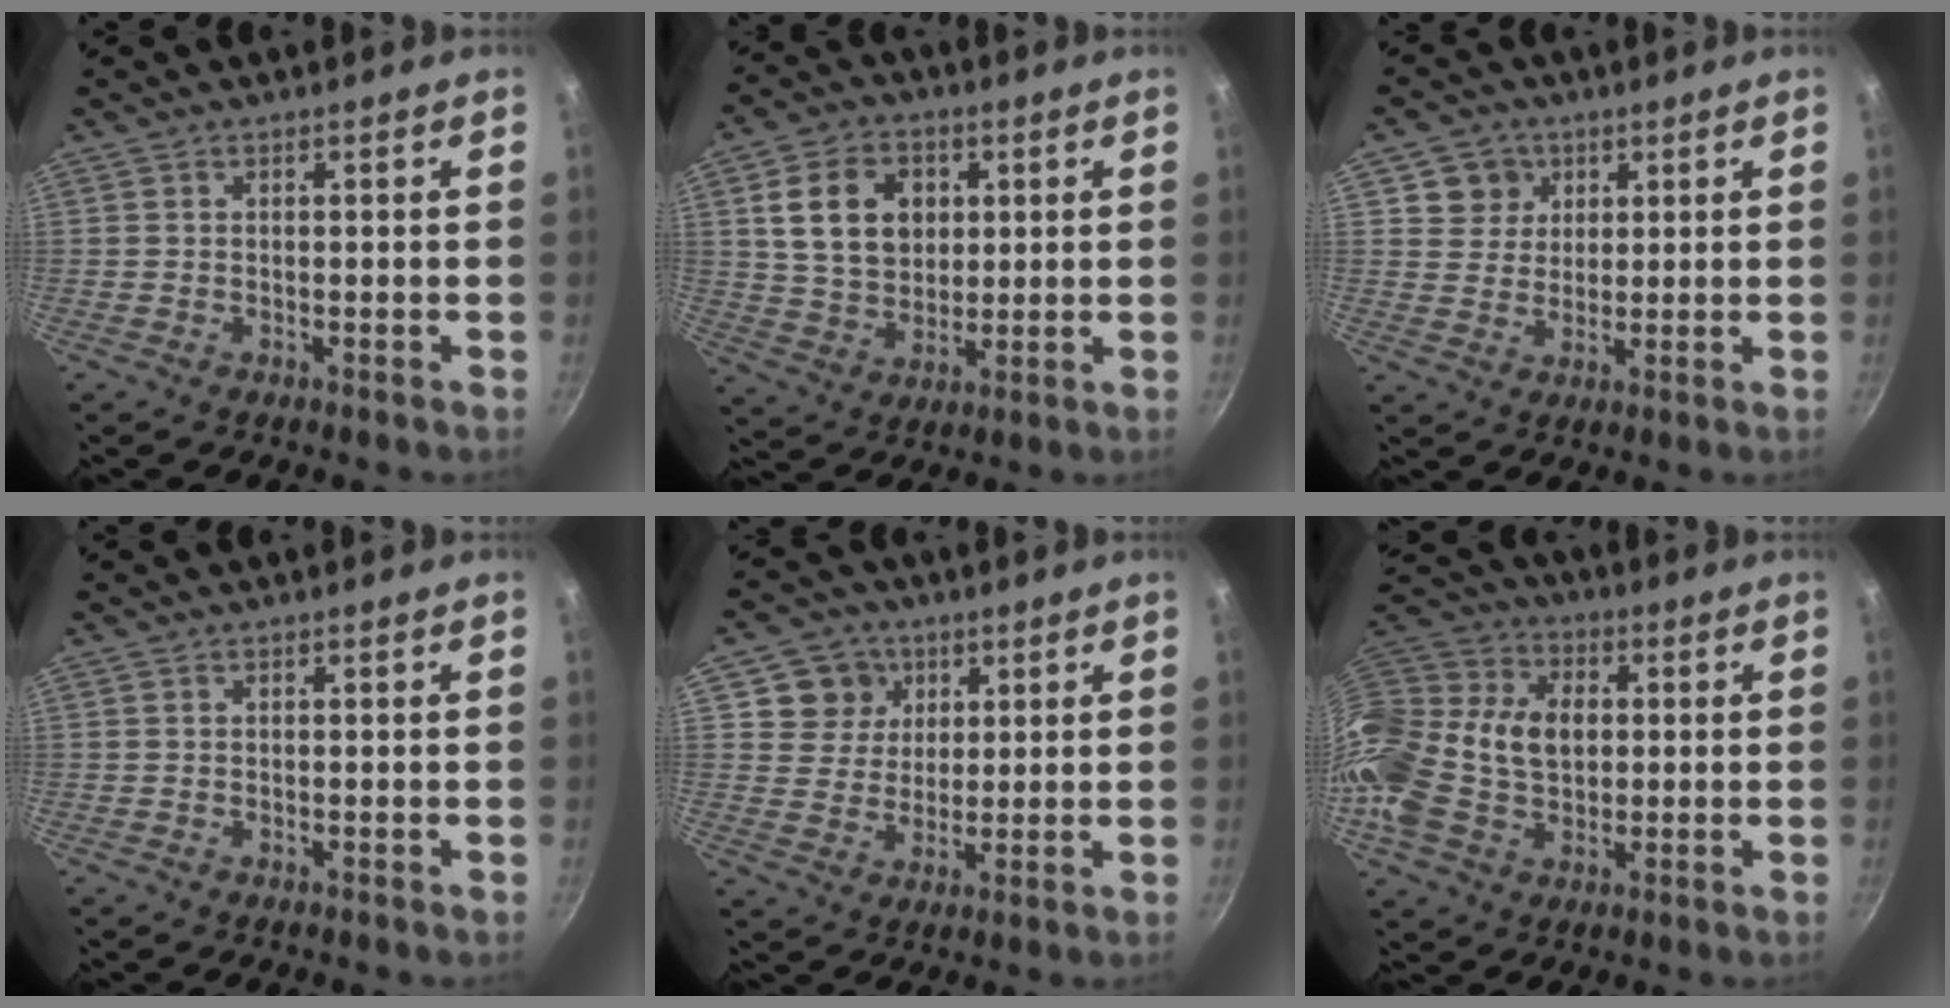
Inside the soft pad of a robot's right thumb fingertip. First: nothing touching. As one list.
[{"total": 13.1, "force": [3.3, 10.0, 7.8], "torque": [-0.113, -0.003, 0.060]}, {"total": 6.1, "force": [2.4, 5.5, 1.0], "torque": [0.021, 0.000, 0.038]}, {"total": 0.0}, {"total": 8.0, "force": [3.1, 7.1, 1.8], "torque": [0.007, -0.006, 0.048]}, {"total": 21.8, "force": [0.9, 15.5, 15.3], "torque": [-0.298, 0.035, 0.007]}]